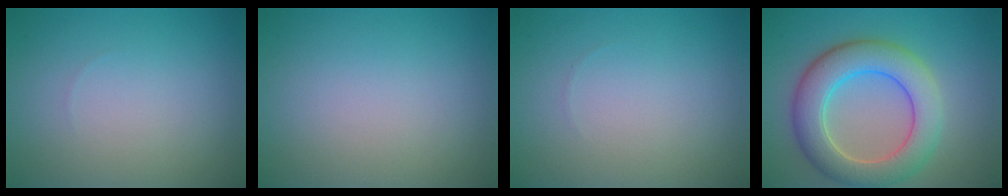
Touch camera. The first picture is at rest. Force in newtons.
{"total": 0.0}
{"total": 0.0}
{"total": 7.3, "press": 7.3, "slide": 0.1}